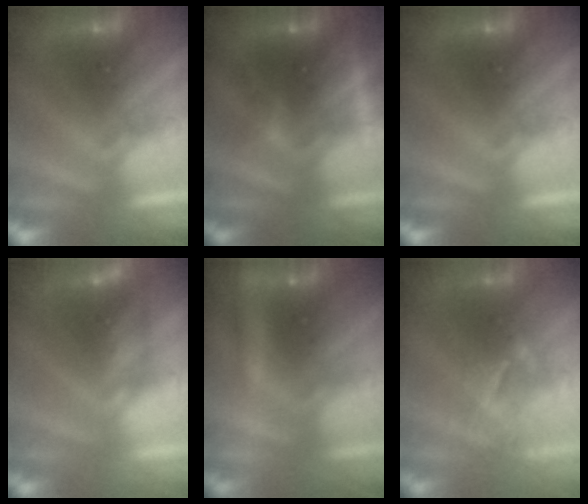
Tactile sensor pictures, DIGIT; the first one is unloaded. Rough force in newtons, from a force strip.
{"total": 2.5}
{"total": 0.0}
{"total": 4.7}
{"total": 2.1}
{"total": 3.6}